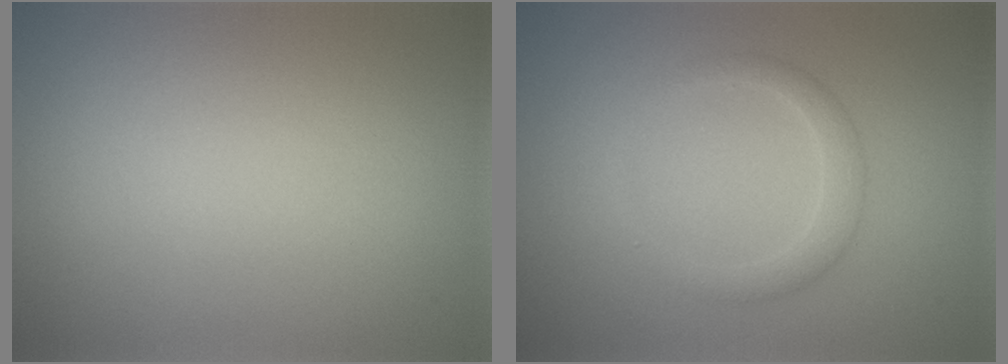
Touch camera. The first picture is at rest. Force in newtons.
{"total": 1.9, "press": 1.9, "slide": 0.1}